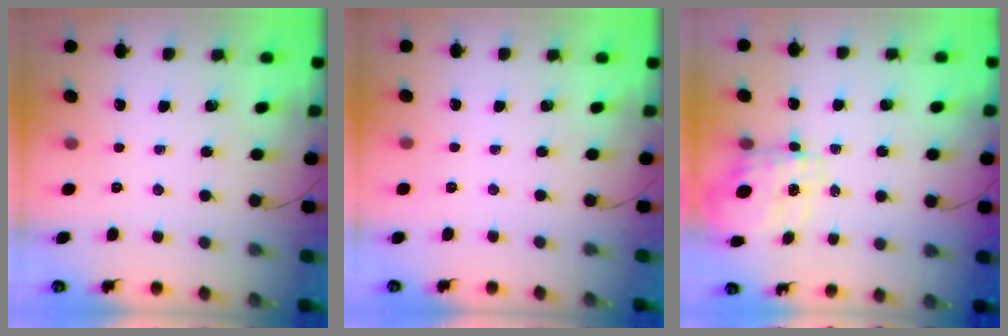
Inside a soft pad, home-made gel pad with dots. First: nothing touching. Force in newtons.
{"total": 5.3, "press": 5.1, "slide": 1.4}
{"total": 3.6, "press": 3.4, "slide": 1.1}